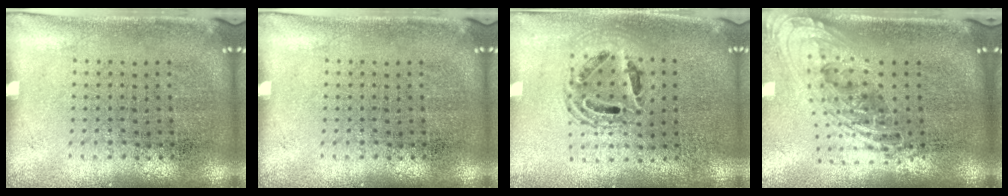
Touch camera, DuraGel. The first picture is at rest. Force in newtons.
{"total": 0.0}
{"total": 1.3, "press": 1.2, "slide": 0.6}
{"total": 2.2, "press": 1.6, "slide": 1.6}